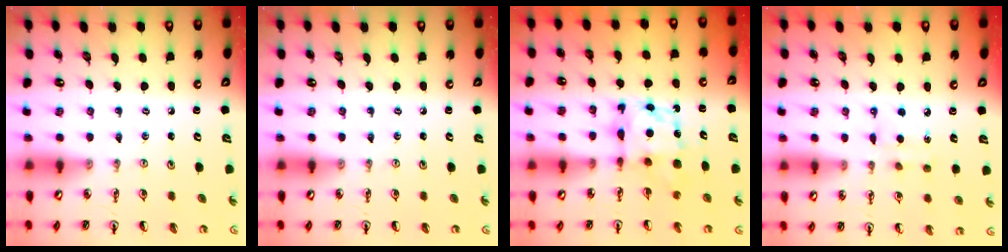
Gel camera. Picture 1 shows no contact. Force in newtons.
{"total": 0.0}
{"total": 6.9, "press": 6.9, "slide": 0.6}
{"total": 6.4, "press": 6.4, "slide": 0.4}